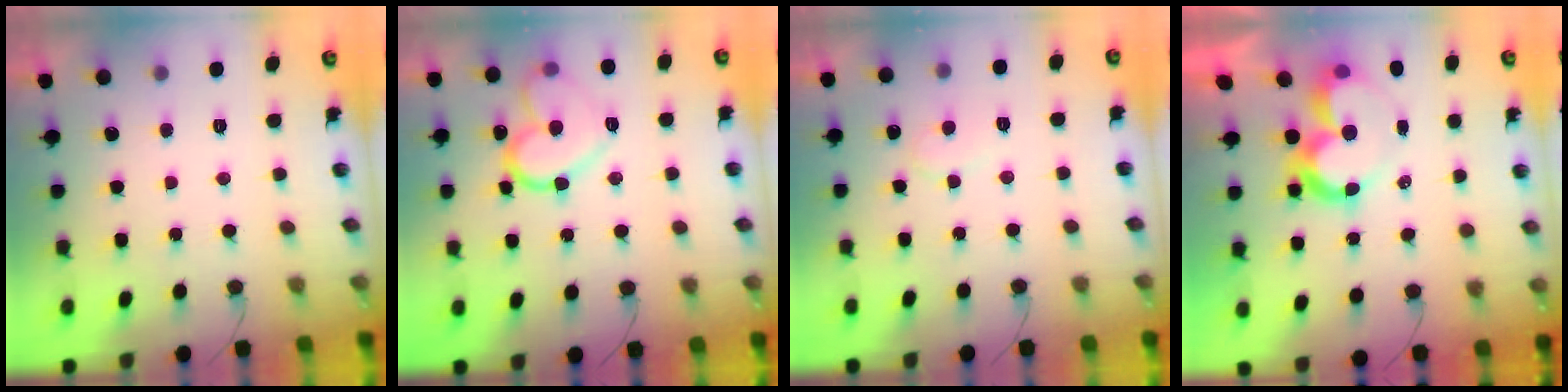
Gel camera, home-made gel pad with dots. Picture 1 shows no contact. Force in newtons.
{"total": 15.0, "press": 14.9, "slide": 1.5}
{"total": 6.4, "press": 6.4, "slide": 0.5}
{"total": 9.0, "press": 9.0, "slide": 0.7}